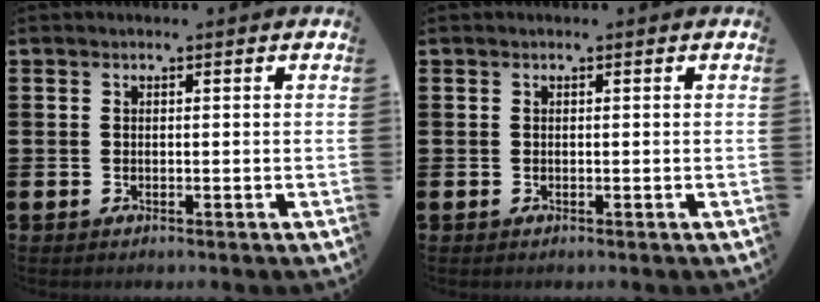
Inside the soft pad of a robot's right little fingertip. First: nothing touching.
{"total": 0.0}